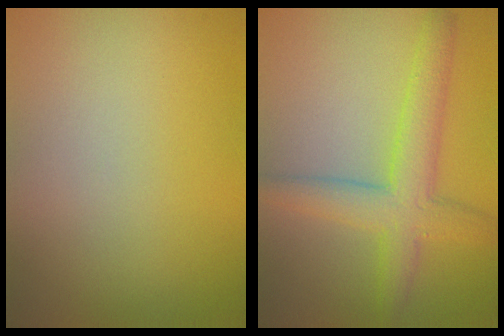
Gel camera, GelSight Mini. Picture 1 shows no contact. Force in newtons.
{"total": 4.6, "press": 4.6, "slide": 0.2}